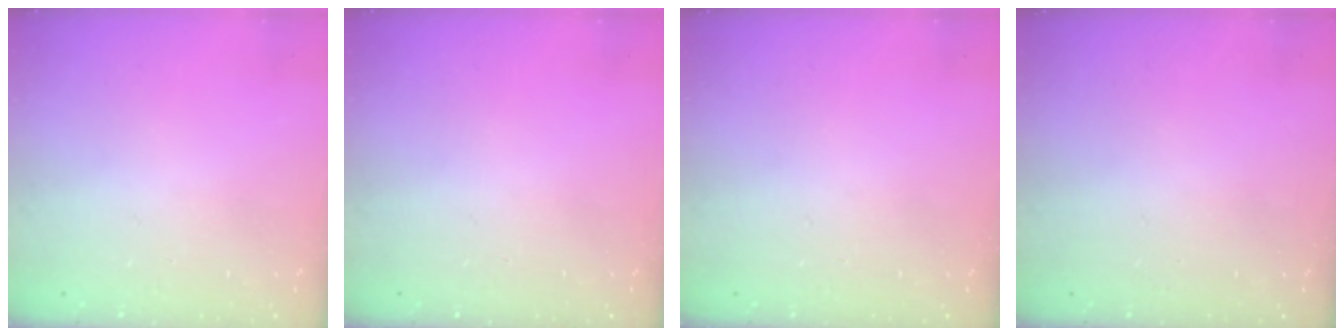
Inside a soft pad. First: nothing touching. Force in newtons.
{"total": 0.0}
{"total": 0.0}
{"total": 0.0}